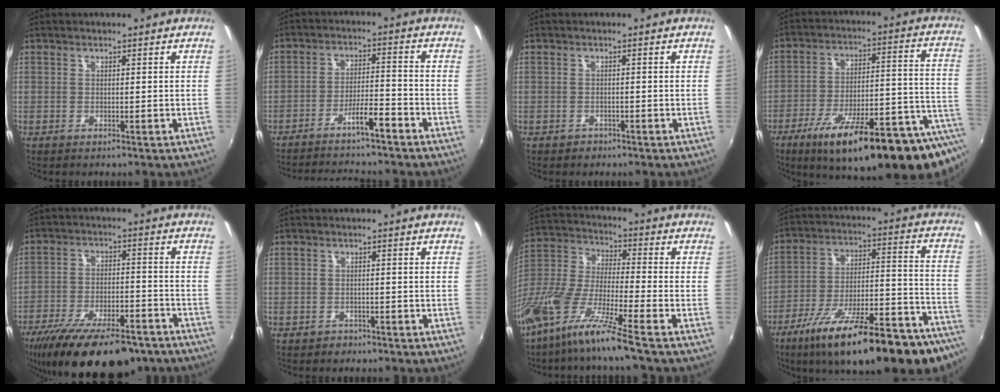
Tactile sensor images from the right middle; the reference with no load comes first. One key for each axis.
{"total": 10.9, "fx": -9.6, "fy": 1.1, "fz": 5.0, "tx": -0.103, "ty": 0.018, "tz": -0.150}
{"total": 1.3, "fx": -0.9, "fy": 1.0, "fz": 0.1, "tx": -0.004, "ty": -0.001, "tz": -0.012}
{"total": 26.4, "fx": -16.5, "fy": 4.7, "fz": 20.1, "tx": -0.272, "ty": -0.045, "tz": -0.236}
{"total": 21.7, "fx": -16.4, "fy": 7.5, "fz": 12.2, "tx": -0.230, "ty": -0.038, "tz": -0.240}
{"total": 1.6, "fx": -1.1, "fy": 1.1, "fz": 0.0, "tx": -0.004, "ty": 0.001, "tz": -0.017}
{"total": 14.5, "fx": -10.0, "fy": 0.5, "fz": 10.5, "tx": -0.210, "ty": -0.024, "tz": -0.201}
{"total": 29.2, "fx": -21.8, "fy": 7.3, "fz": 18.0, "tx": -0.264, "ty": -0.039, "tz": -0.311}